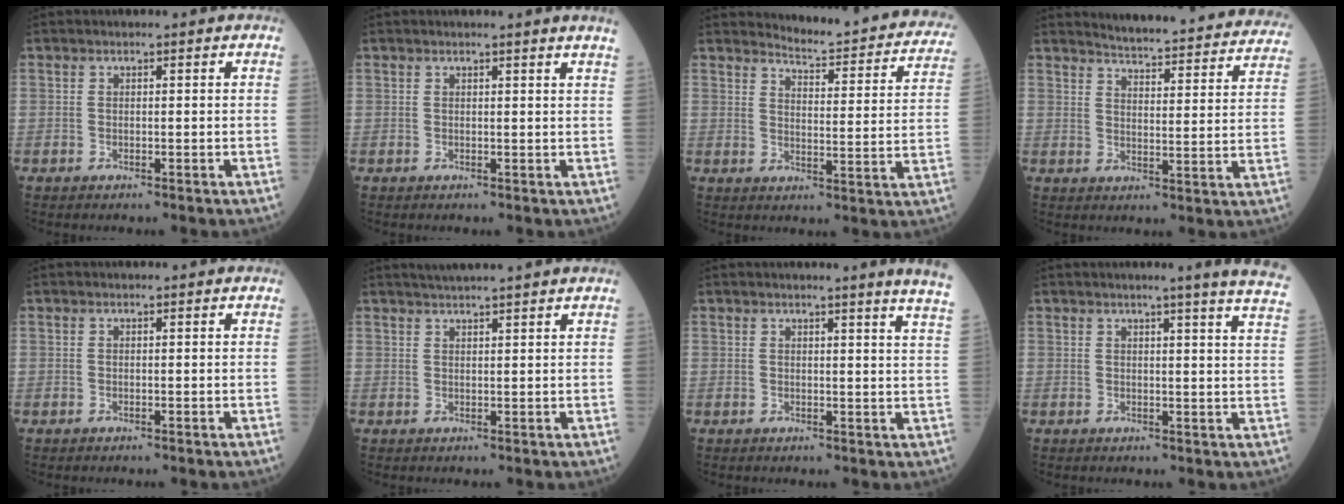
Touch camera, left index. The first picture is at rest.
{"total": 2.3, "force": [2.0, -0.7, 0.9], "torque": [-0.020, -0.010, 0.015]}
{"total": 16.8, "force": [16.0, 1.9, 4.8], "torque": [-0.049, -0.074, 0.173]}
{"total": 22.4, "force": [21.3, 2.2, 6.6], "torque": [-0.082, -0.067, 0.244]}
{"total": 0.0}
{"total": 5.3, "force": [4.6, -0.9, 2.3], "torque": [-0.033, 0.023, 0.067]}
{"total": 6.9, "force": [6.0, -1.6, 3.0], "torque": [-0.030, -0.045, 0.043]}
{"total": 10.4, "force": [8.7, -1.5, 5.4], "torque": [-0.062, -0.045, 0.071]}